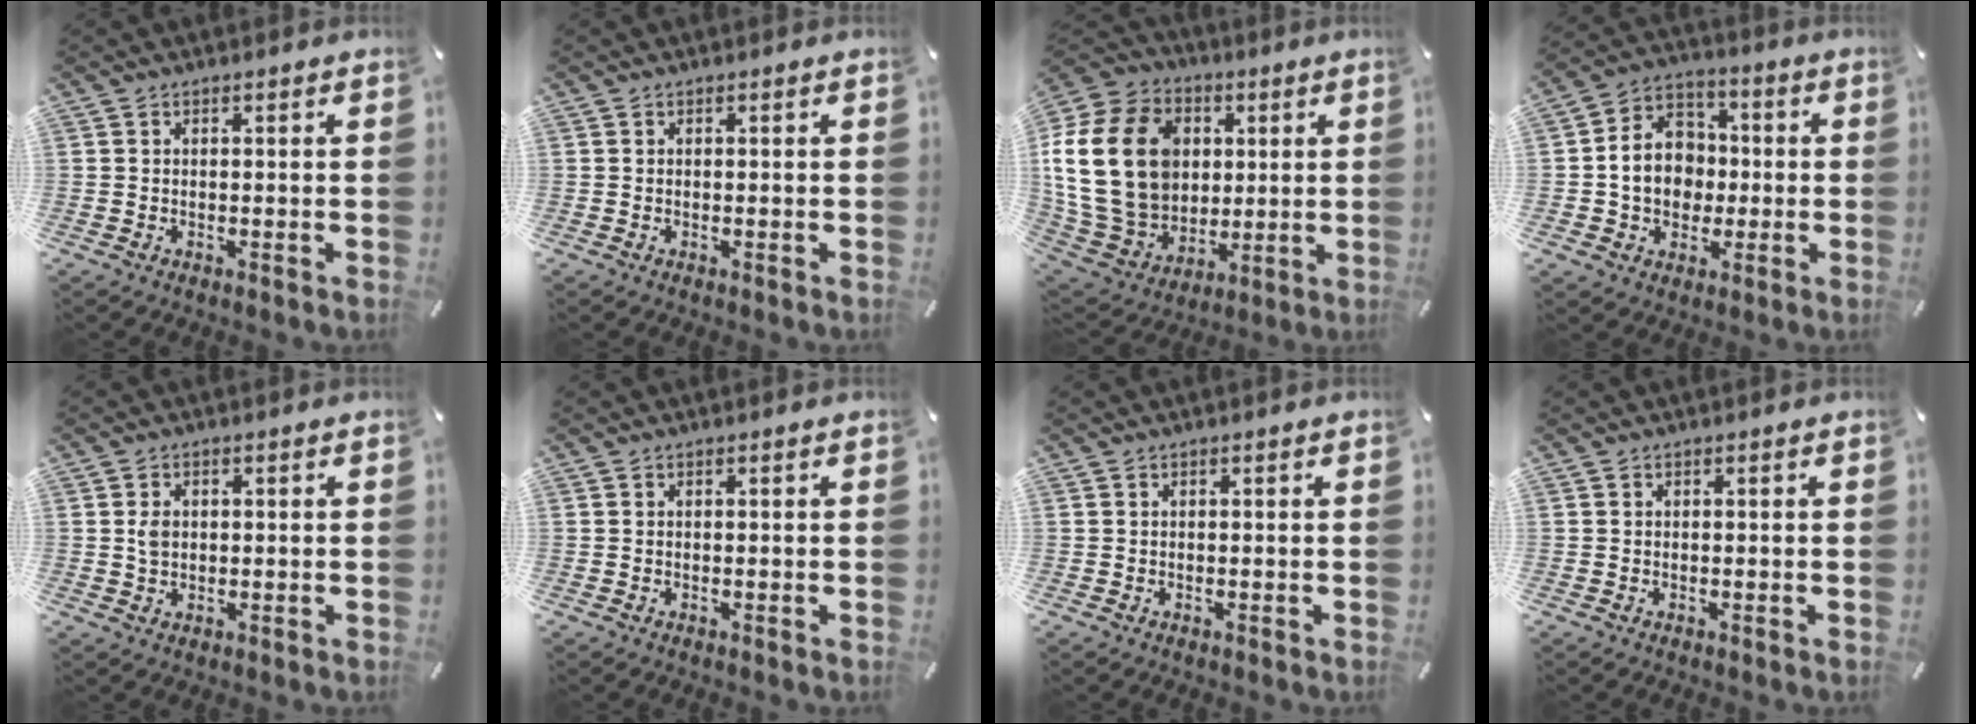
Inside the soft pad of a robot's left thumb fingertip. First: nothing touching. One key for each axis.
{"total": 0.0}
{"total": 24.8, "fx": 3.6, "fy": 19.6, "fz": 14.8, "tx": -0.305, "ty": 0.002, "tz": 0.073}
{"total": 11.2, "fx": -1.2, "fy": 9.8, "fz": 5.4, "tx": -0.115, "ty": 0.023, "tz": -0.018}
{"total": 2.6, "fx": 0.4, "fy": 2.0, "fz": 1.6, "tx": -0.027, "ty": 0.003, "tz": 0.004}
{"total": 0.0}
{"total": 0.0}
{"total": 0.0}